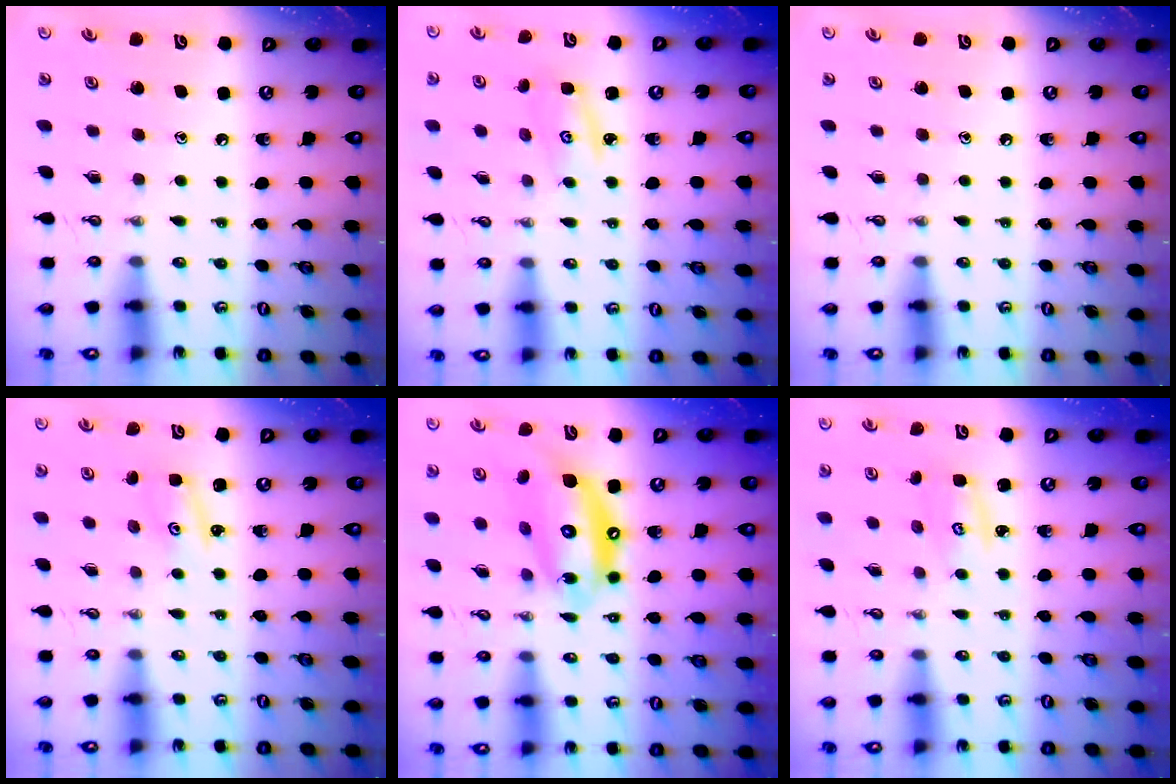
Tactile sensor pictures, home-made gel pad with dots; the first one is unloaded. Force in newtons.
{"total": 2.7, "press": 2.7, "slide": 0.4}
{"total": 0.0}
{"total": 1.6, "press": 1.6, "slide": 0.2}
{"total": 15.6, "press": 15.5, "slide": 1.5}
{"total": 2.8, "press": 2.8, "slide": 0.4}